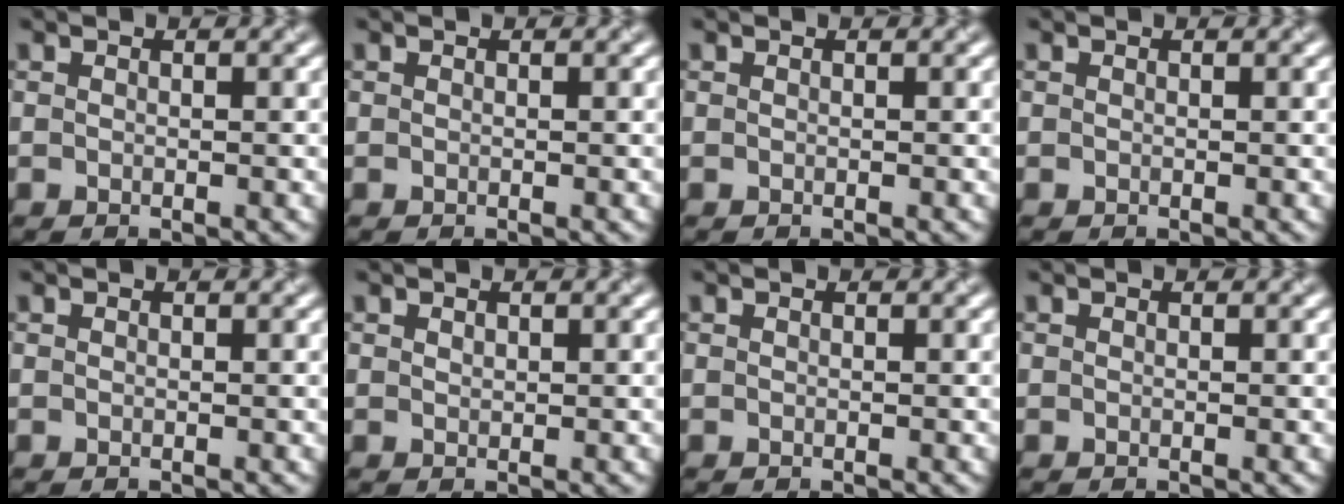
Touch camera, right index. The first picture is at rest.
{"total": 0.0}
{"total": 0.0}
{"total": 0.0}
{"total": 0.0}
{"total": 0.7, "force": [0.4, -0.3, -0.6], "torque": [-0.002, 0.004, 0.008]}
{"total": 0.0}
{"total": 0.0}